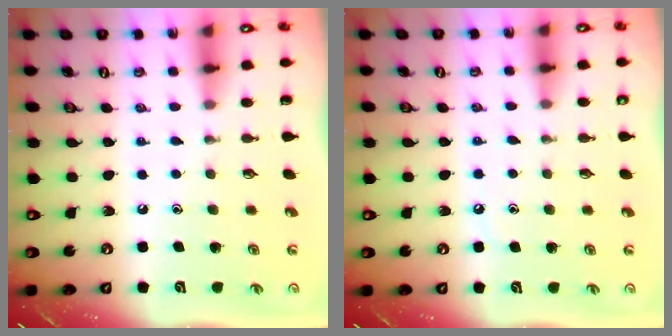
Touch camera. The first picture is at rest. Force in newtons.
{"total": 4.9, "press": 4.9, "slide": 0.7}